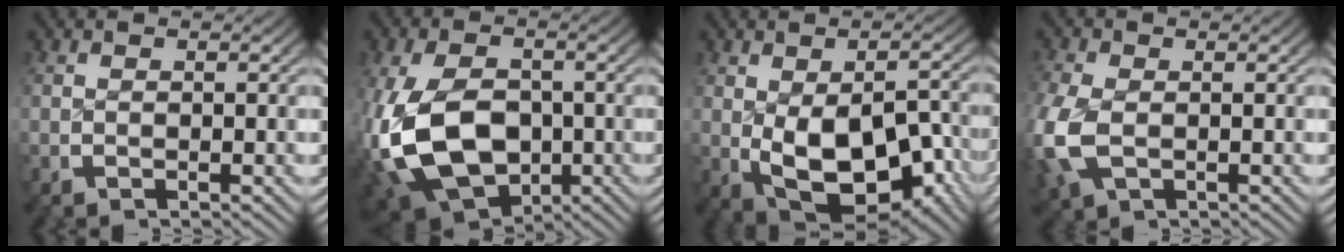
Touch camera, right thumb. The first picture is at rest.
{"total": 15.0, "force": [-2.7, 10.6, 10.2], "torque": [-0.258, -0.066, -0.012]}
{"total": 12.2, "force": [-2.8, 7.4, 9.3], "torque": [-0.182, -0.059, -0.007]}
{"total": 5.4, "force": [-0.8, 4.0, 3.6], "torque": [-0.123, -0.021, 0.004]}